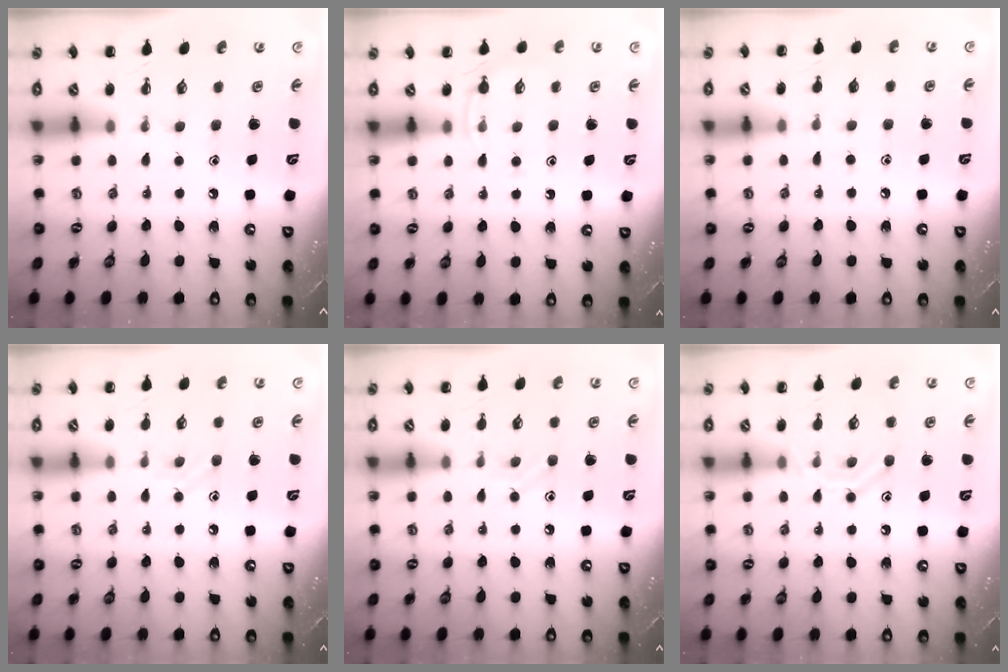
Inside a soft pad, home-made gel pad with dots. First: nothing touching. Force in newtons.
{"total": 5.9, "press": 5.7, "slide": 1.8}
{"total": 3.6, "press": 3.4, "slide": 1.3}
{"total": 7.4, "press": 7.2, "slide": 1.4}
{"total": 7.4, "press": 7.2, "slide": 1.4}
{"total": 10.5, "press": 10.4, "slide": 1.2}